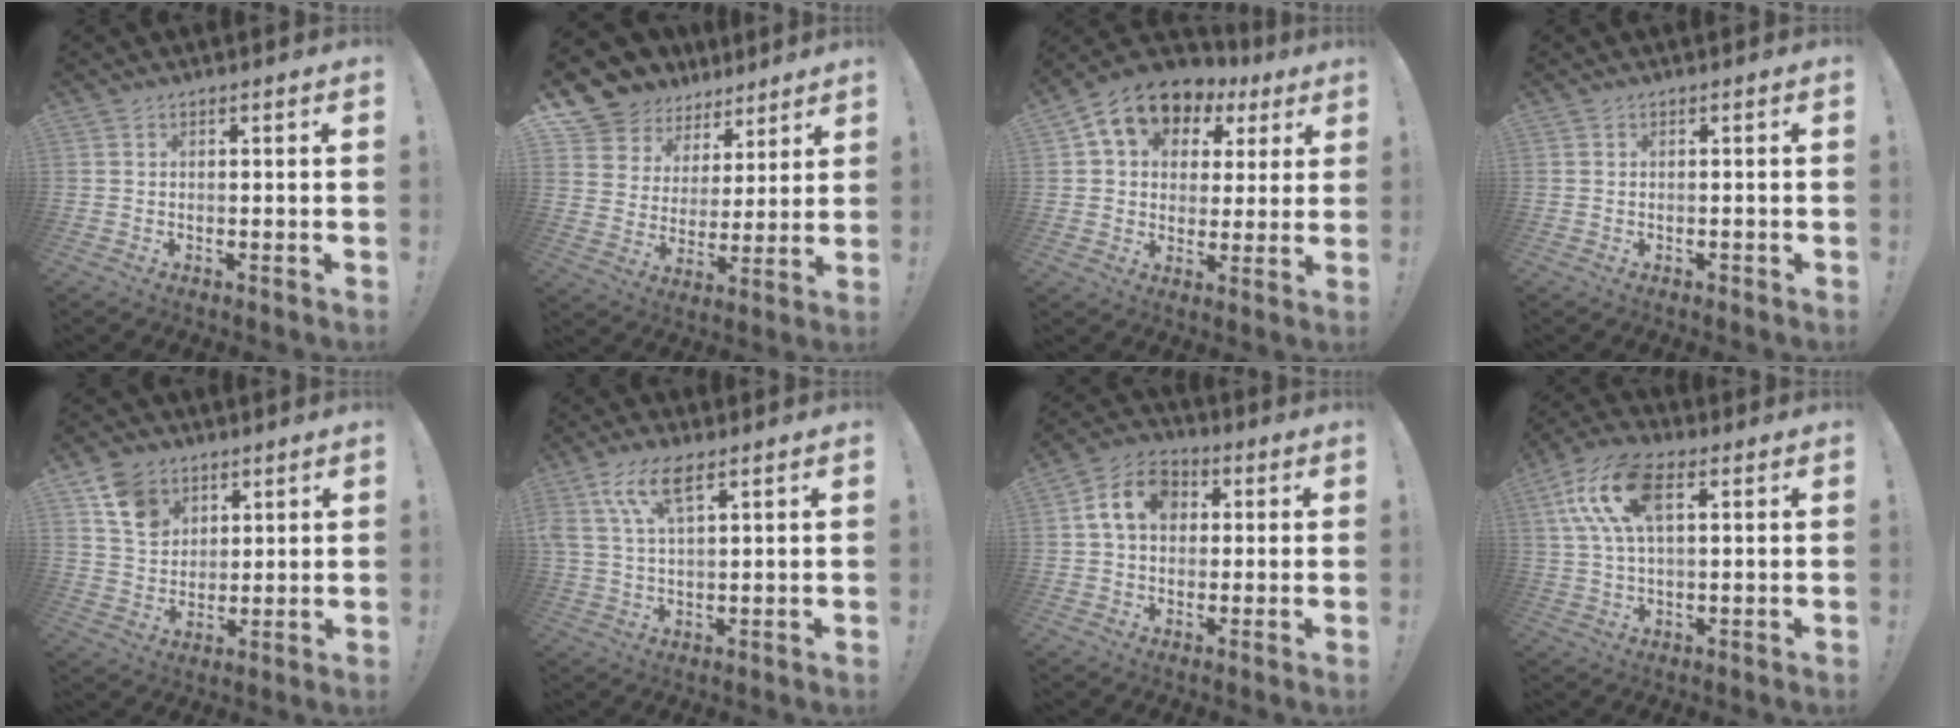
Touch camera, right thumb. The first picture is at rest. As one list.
[{"total": 9.8, "force": [6.8, 6.9, 1.5], "torque": [-0.031, -0.064, 0.137]}, {"total": 12.4, "force": [6.2, 8.9, 6.1], "torque": [-0.100, -0.030, 0.116]}, {"total": 0.7, "force": [-0.6, 0.2, 0.2], "torque": [-0.006, 0.002, -0.010]}, {"total": 10.6, "force": [6.1, 7.7, 4.0], "torque": [-0.056, -0.030, 0.120]}, {"total": 9.5, "force": [5.1, 3.4, 7.2], "torque": [-0.157, -0.005, 0.098]}, {"total": 11.6, "force": [2.9, 8.8, 7.0], "torque": [-0.110, 0.011, 0.060]}, {"total": 14.7, "force": [5.0, 7.4, 11.7], "torque": [-0.237, 0.000, 0.092]}]